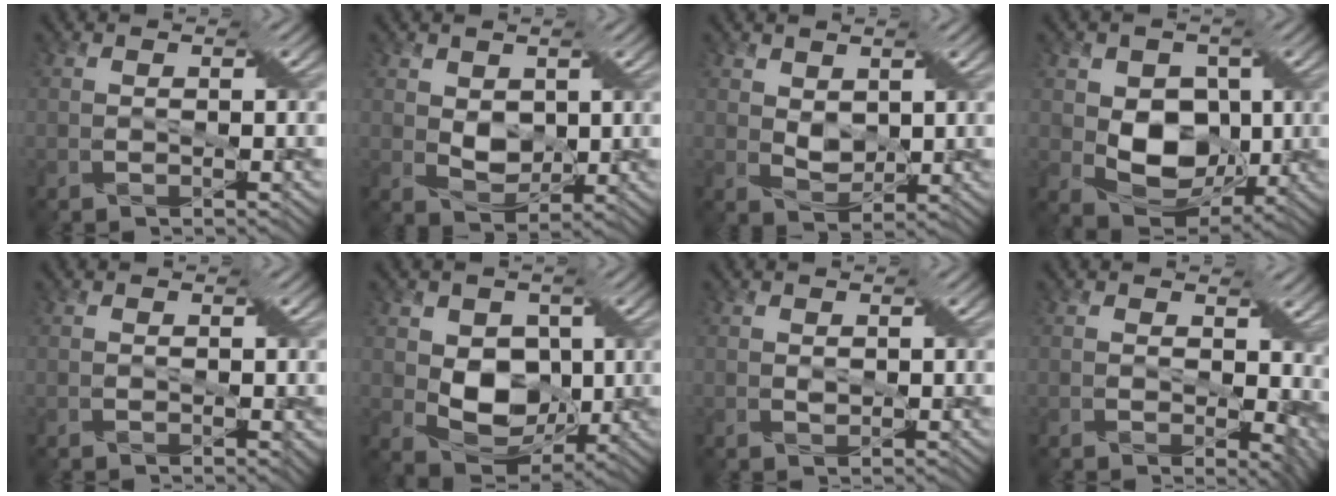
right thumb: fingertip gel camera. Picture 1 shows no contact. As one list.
[{"total": 3.9, "force": [1.2, 2.9, 2.3], "torque": [-0.056, -0.005, 0.022]}, {"total": 3.4, "force": [1.5, 2.4, 1.9], "torque": [-0.046, -0.006, 0.028]}, {"total": 8.7, "force": [0.2, 6.8, 5.5], "torque": [-0.105, -0.013, 0.001]}, {"total": 0.7, "force": [0.1, 0.6, 0.4], "torque": [-0.003, -0.003, 0.003]}, {"total": 7.9, "force": [0.6, 6.2, 4.9], "torque": [-0.103, -0.012, 0.007]}, {"total": 0.9, "force": [0.5, 0.7, 0.4], "torque": [-0.012, -0.001, 0.012]}, {"total": 7.1, "force": [1.3, 4.8, 5.1], "torque": [-0.057, -0.022, 0.027]}]